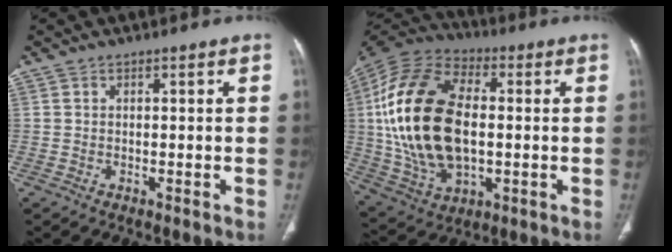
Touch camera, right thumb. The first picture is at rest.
{"total": 25.4, "force": [0.7, 14.7, 20.7], "torque": [-0.414, 0.004, 0.017]}